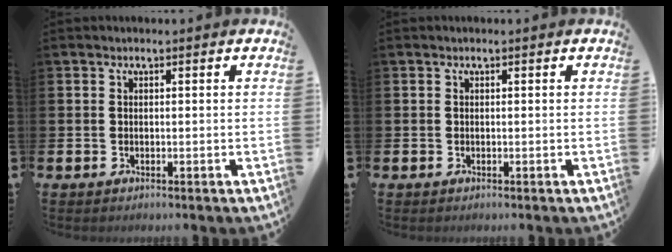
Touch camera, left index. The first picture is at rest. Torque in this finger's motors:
{"motor_torque": [-0.14, 0.04, -0.08, 0.00]}